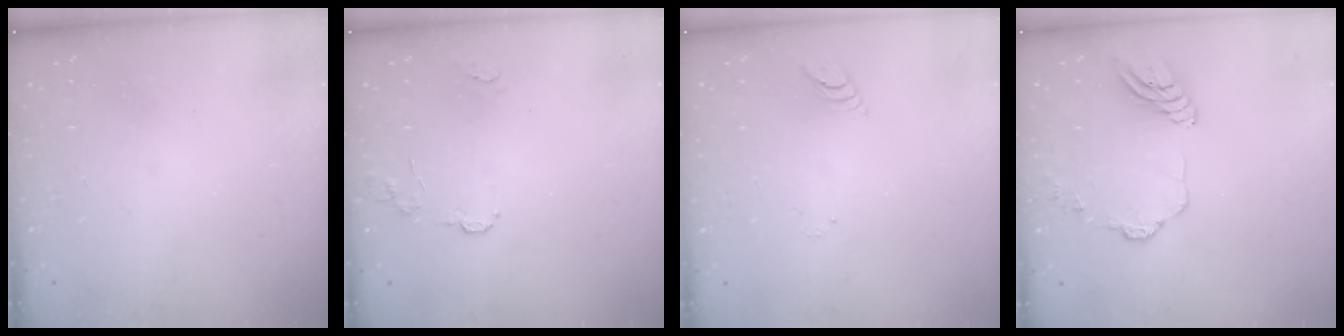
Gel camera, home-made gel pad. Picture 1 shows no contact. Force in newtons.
{"total": 7.5, "press": 7.5, "slide": 0.6}
{"total": 3.0, "press": 3.0, "slide": 0.3}
{"total": 12.0, "press": 11.9, "slide": 1.5}